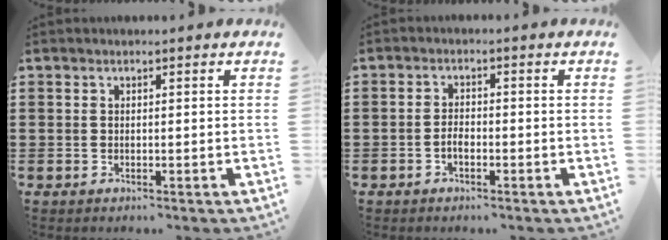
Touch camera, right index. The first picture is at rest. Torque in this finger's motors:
{"motor_torque": [1.07, 1.07, 0.05, 0.00]}